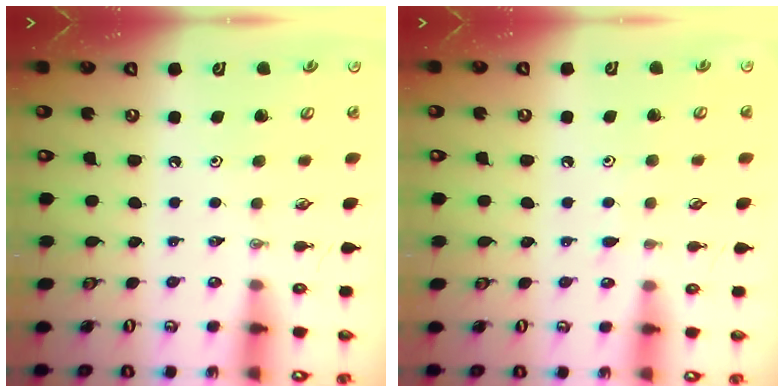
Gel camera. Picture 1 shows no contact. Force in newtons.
{"total": 5.0, "press": 5.0, "slide": 0.5}